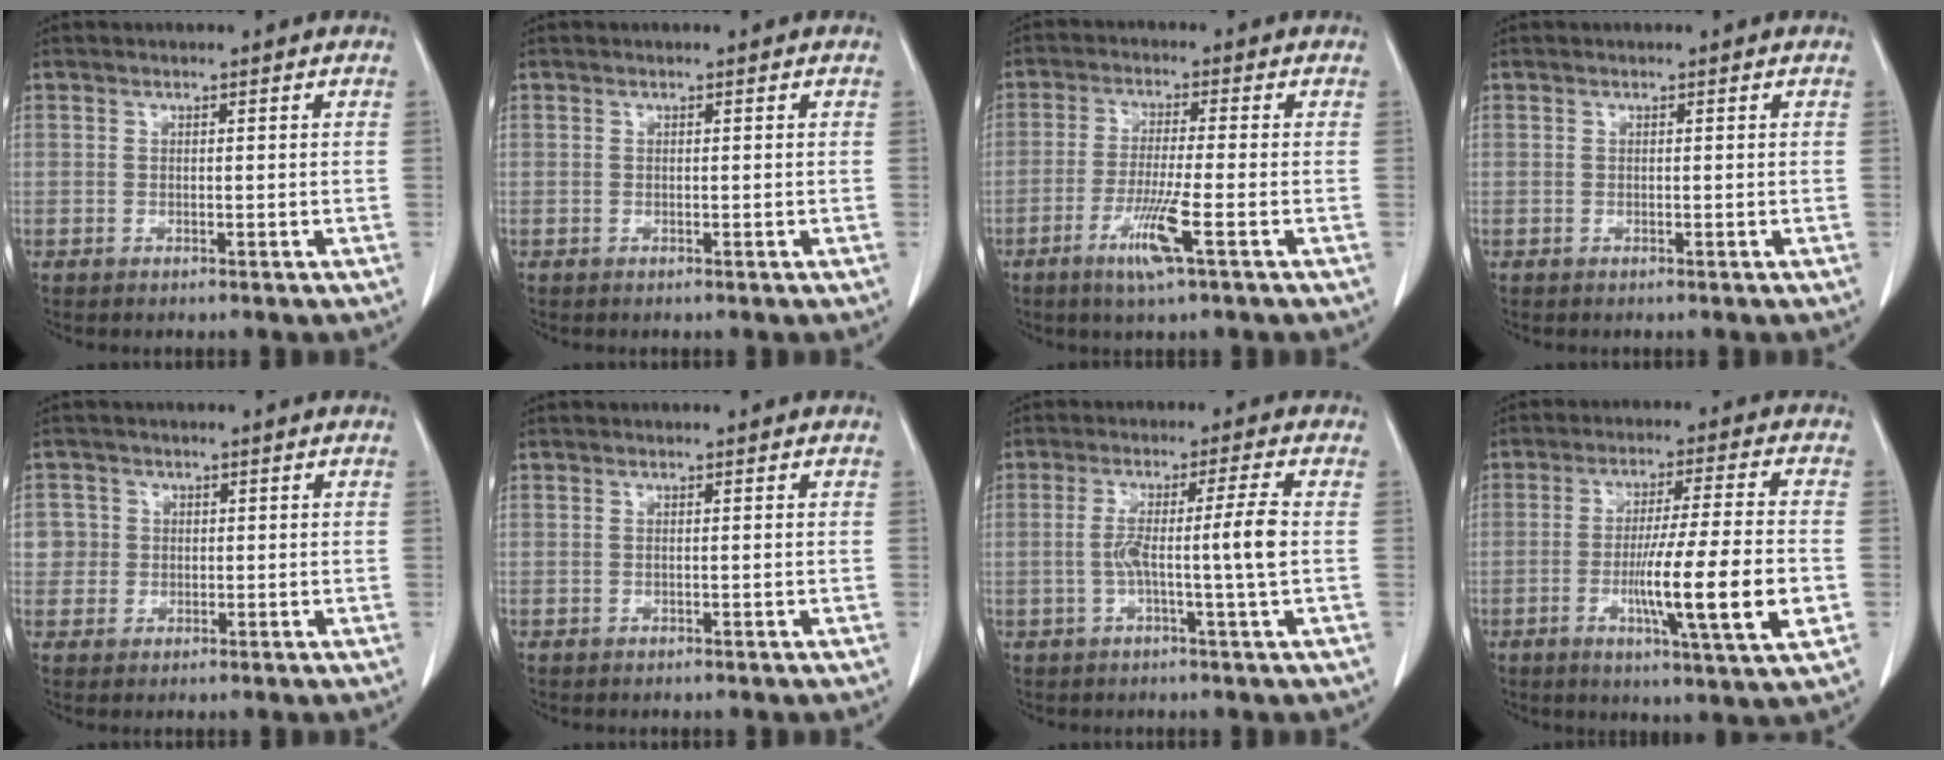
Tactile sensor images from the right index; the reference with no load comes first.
{"total": 0.0}
{"total": 7.1, "force": [-3.2, -0.4, 6.3], "torque": [-0.123, -0.019, -0.061]}
{"total": 0.0}
{"total": 3.3, "force": [0.3, 3.3, 0.0], "torque": [0.018, 0.008, 0.005]}
{"total": 0.0}
{"total": 6.8, "force": [-0.7, -1.2, 6.6], "torque": [-0.120, 0.009, -0.010]}
{"total": 13.9, "force": [-3.3, -0.3, 13.5], "torque": [-0.227, -0.017, -0.058]}